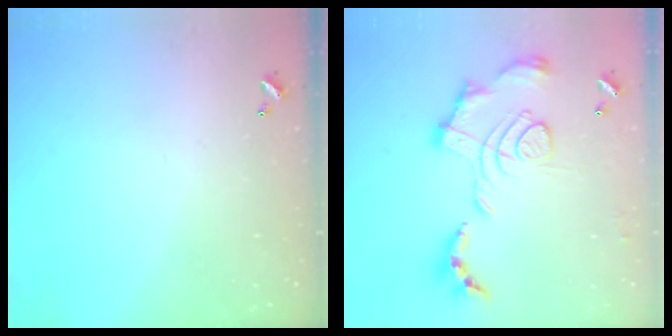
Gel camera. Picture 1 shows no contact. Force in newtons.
{"total": 2.1, "press": 1.4, "slide": 1.5}